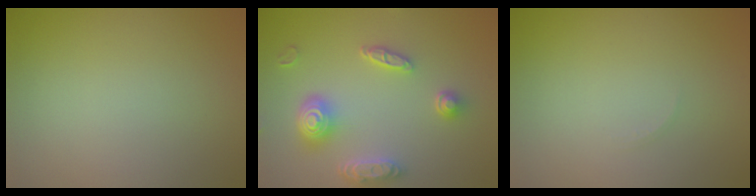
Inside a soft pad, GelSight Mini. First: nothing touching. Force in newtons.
{"total": 4.8, "press": 3.9, "slide": 2.8}
{"total": 0.6, "press": 0.6, "slide": 0.1}